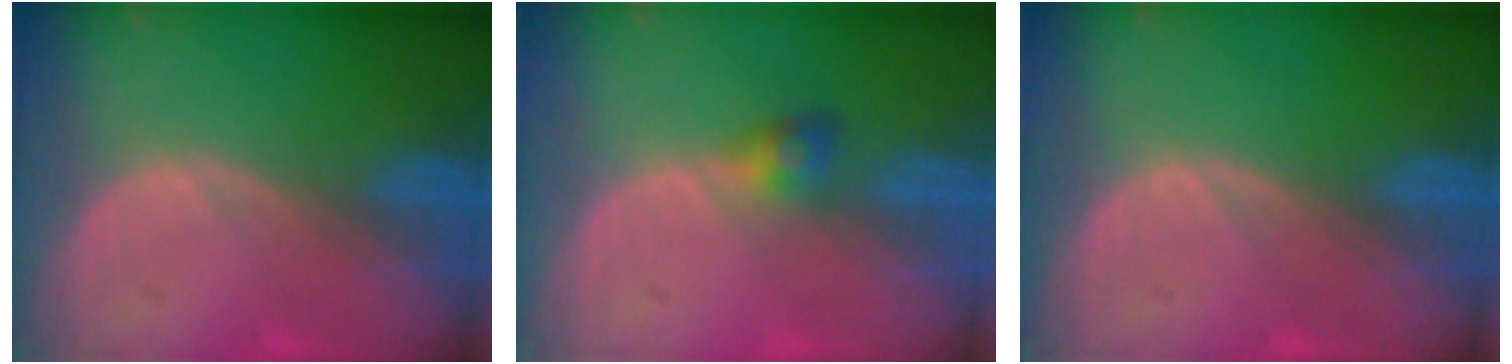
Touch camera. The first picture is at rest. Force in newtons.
{"total": 2.5, "press": 2.5, "slide": 0.2}
{"total": 0.0}